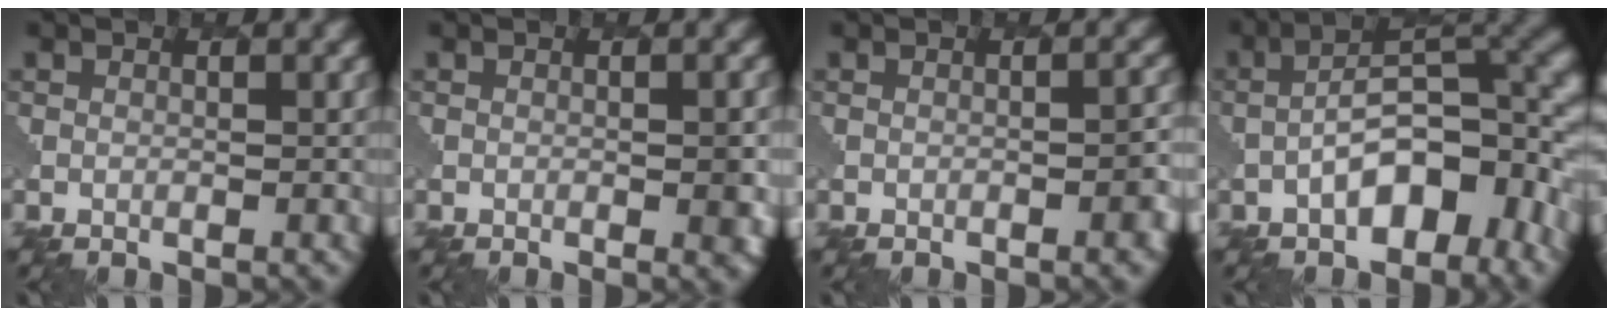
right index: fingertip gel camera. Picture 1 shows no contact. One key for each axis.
{"total": 1.6, "fx": -0.1, "fy": 0.3, "fz": 1.6, "tx": -0.021, "ty": 0.001, "tz": 0.000}
{"total": 2.3, "fx": -0.7, "fy": 0.6, "fz": 2.1, "tx": -0.021, "ty": 0.007, "tz": -0.011}
{"total": 9.0, "fx": -2.2, "fy": 4.1, "fz": 7.7, "tx": -0.105, "ty": 0.017, "tz": -0.045}